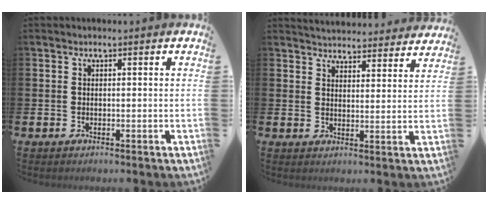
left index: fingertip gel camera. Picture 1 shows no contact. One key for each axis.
{"total": 4.7, "fx": 4.7, "fy": 0.7, "fz": 0.0, "tx": -0.012, "ty": -0.033, "tz": 0.084}